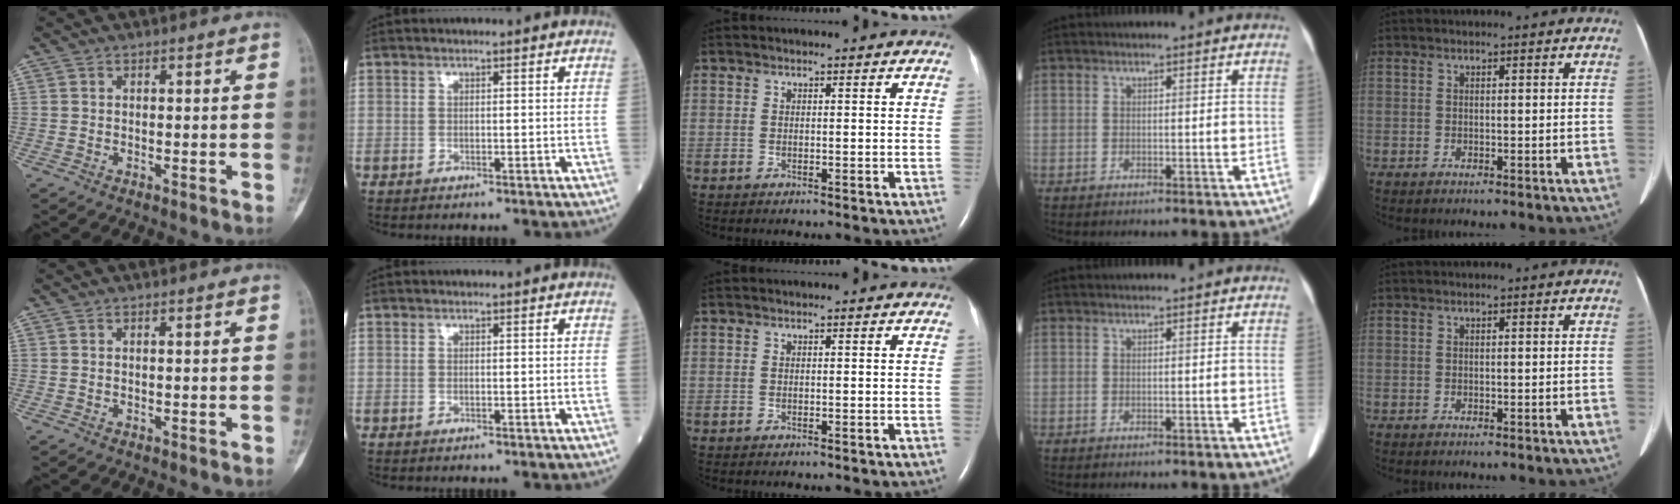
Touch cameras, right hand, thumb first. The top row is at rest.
{}